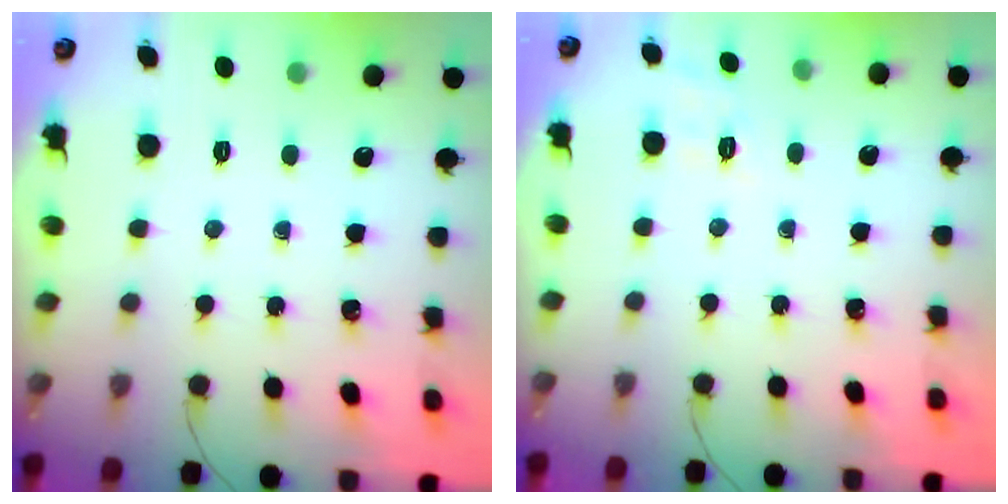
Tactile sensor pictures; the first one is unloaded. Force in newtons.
{"total": 2.8, "press": 2.1, "slide": 1.9}